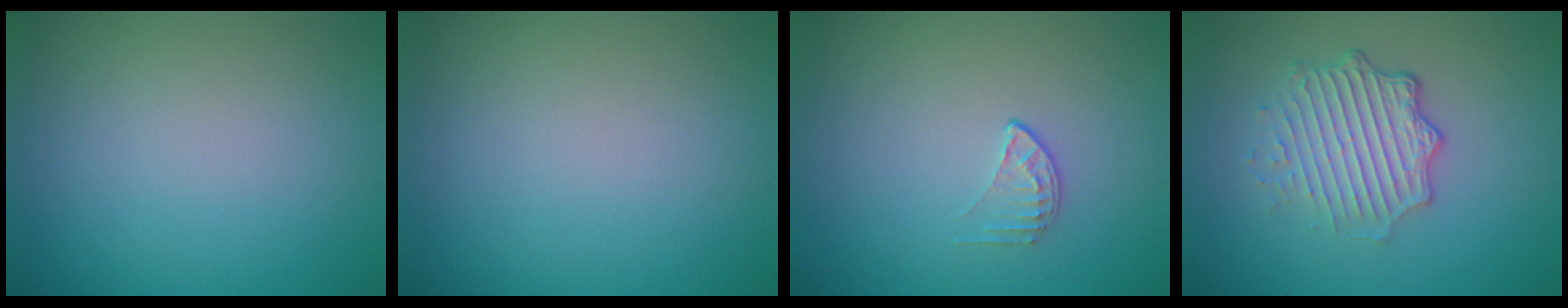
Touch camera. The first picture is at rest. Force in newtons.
{"total": 0.0}
{"total": 1.1, "press": 0.7, "slide": 0.9}
{"total": 5.0, "press": 3.6, "slide": 3.5}